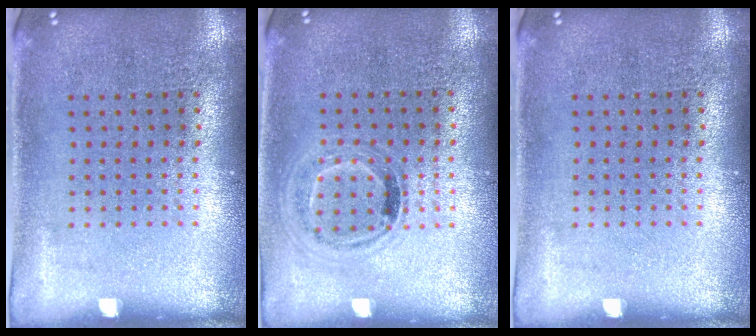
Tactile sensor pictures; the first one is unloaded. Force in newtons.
{"total": 0.9, "press": 0.8, "slide": 0.4}
{"total": 0.0}